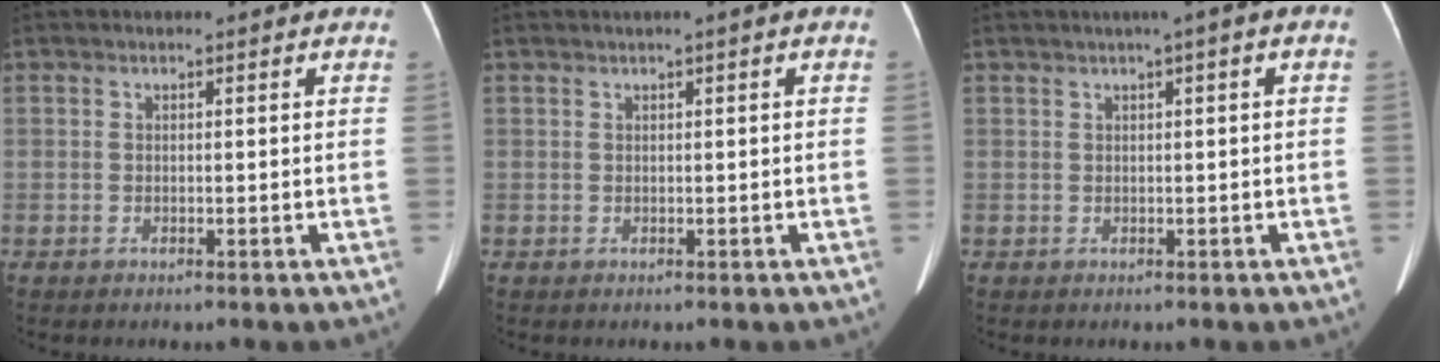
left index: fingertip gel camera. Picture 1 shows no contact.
{"total": 0.9, "force": [0.1, -0.1, 0.9], "torque": [-0.014, 0.005, 0.005]}
{"total": 3.0, "force": [0.8, 0.2, 2.9], "torque": [-0.040, 0.015, 0.010]}